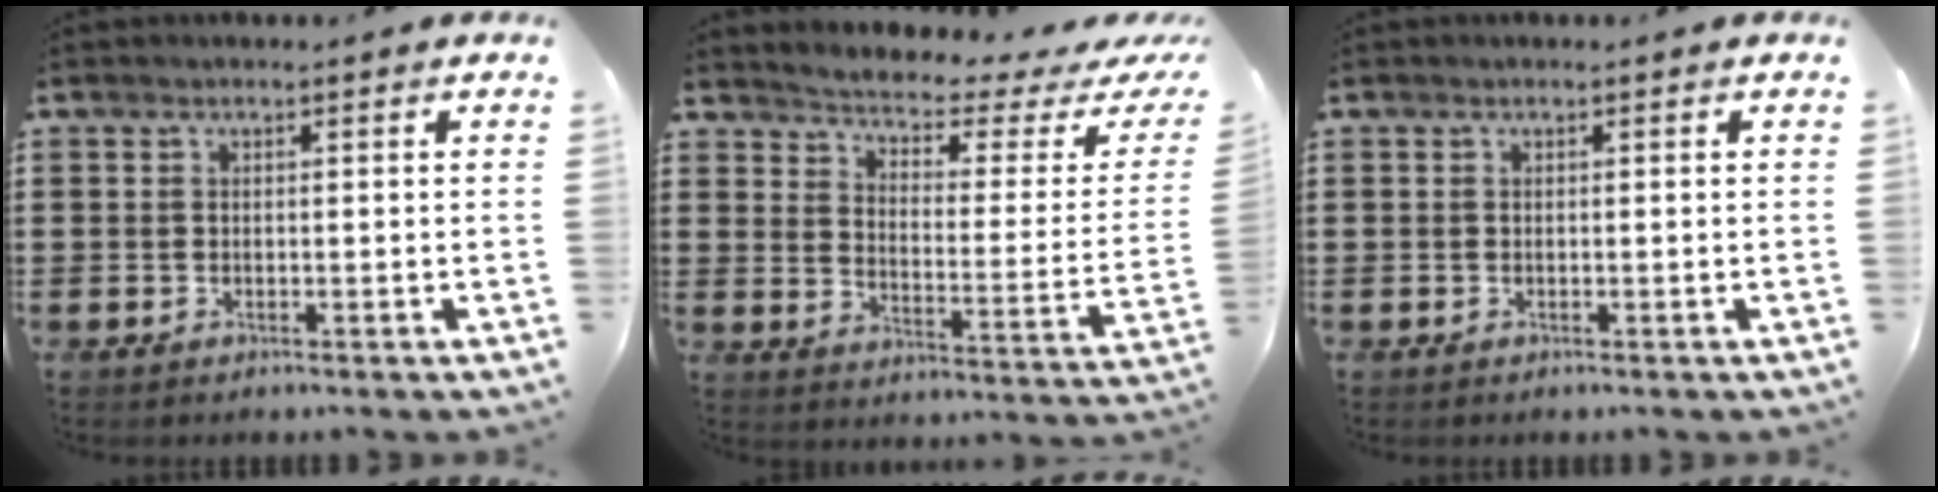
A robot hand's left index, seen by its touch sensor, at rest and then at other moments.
{"total": 2.4, "force": [2.2, 0.2, 1.1], "torque": [-0.039, -0.029, 0.026]}
{"total": 0.0}